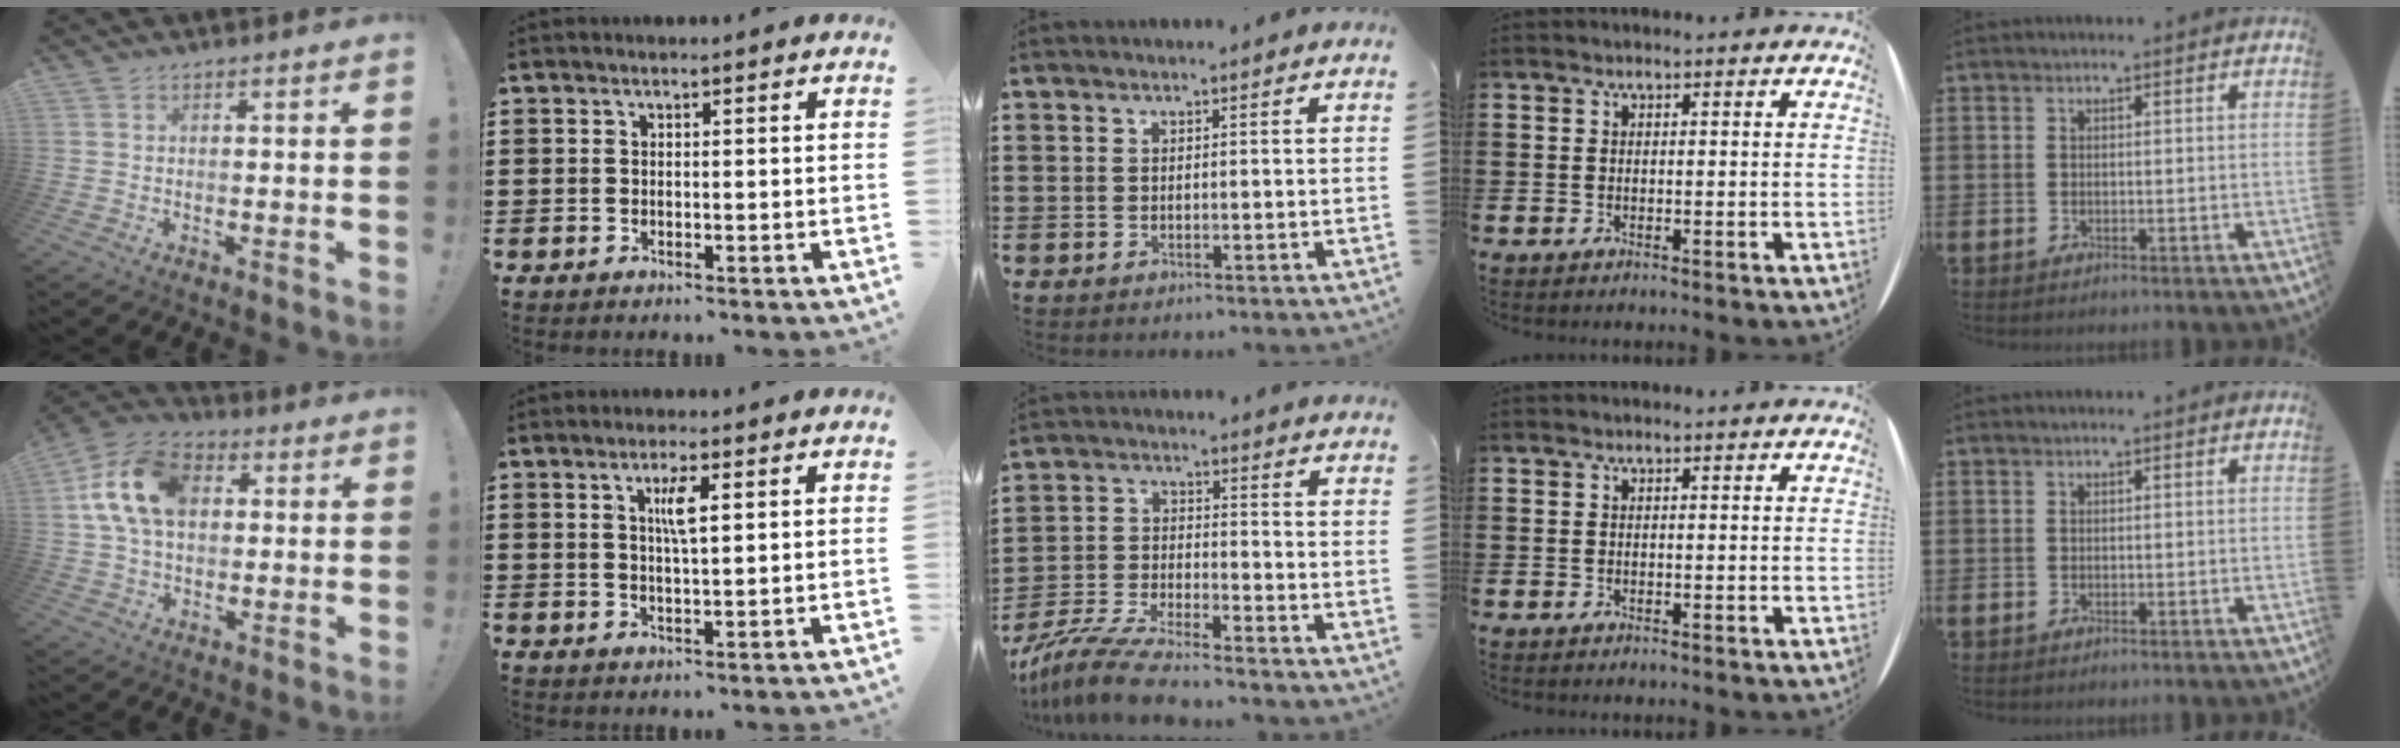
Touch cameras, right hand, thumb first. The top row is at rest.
{"thumb": {"total": 16.3, "force": [3.3, 11.2, 11.4], "torque": [-0.200, 0.008, 0.065]}, "index": {"total": 3.7, "force": [1.2, 0.7, 3.4], "torque": [-0.063, 0.004, 0.015]}, "middle": {"total": 8.1, "force": [-7.5, 0.4, 3.1], "torque": [-0.073, 0.000, -0.149]}}